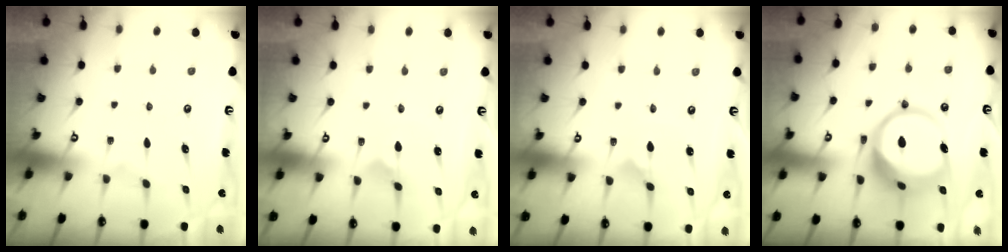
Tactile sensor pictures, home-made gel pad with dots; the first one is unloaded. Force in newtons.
{"total": 2.6, "press": 2.6, "slide": 0.3}
{"total": 1.9, "press": 1.9, "slide": 0.2}
{"total": 12.6, "press": 12.6, "slide": 1.5}